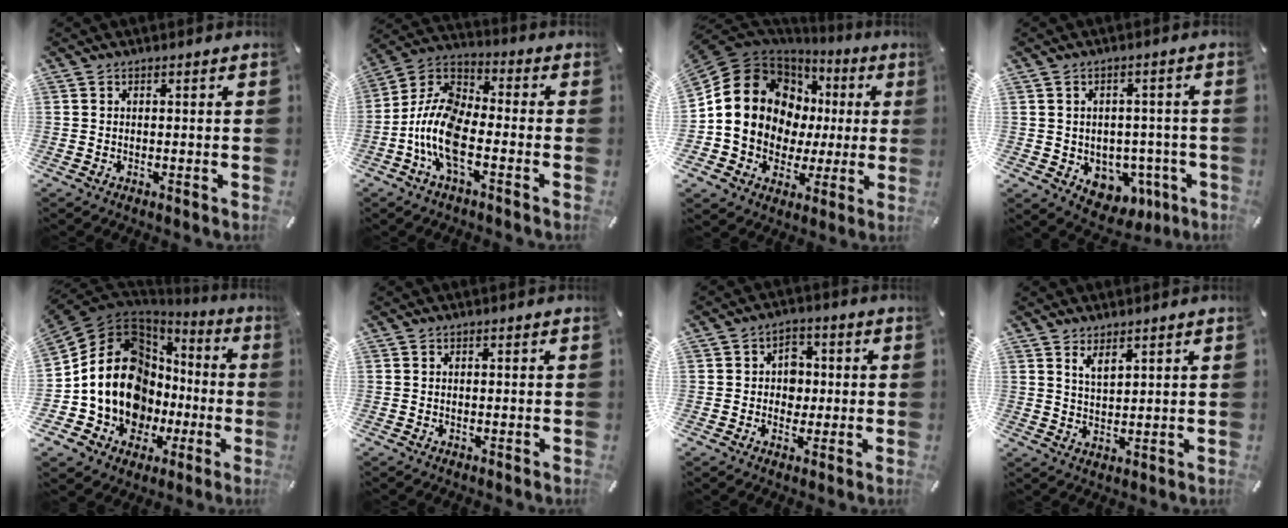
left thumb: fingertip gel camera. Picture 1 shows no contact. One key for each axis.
{"total": 12.6, "fx": -5.3, "fy": 6.1, "fz": 9.6, "tx": -0.220, "ty": -0.002, "tz": -0.105}
{"total": 17.5, "fx": 3.1, "fy": 14.7, "fz": 8.9, "tx": -0.176, "ty": -0.027, "tz": 0.067}
{"total": 6.7, "fx": -1.2, "fy": 6.2, "fz": 2.3, "tx": -0.028, "ty": 0.002, "tz": -0.012}
{"total": 18.6, "fx": -0.4, "fy": 15.1, "fz": 11.0, "tx": -0.231, "ty": -0.024, "tz": 0.002}
{"total": 0.0}
{"total": 5.8, "fx": -0.2, "fy": 5.3, "fz": 2.3, "tx": -0.021, "ty": 0.004, "tz": -0.010}
{"total": 3.6, "fx": 2.9, "fy": 1.2, "fz": 1.7, "tx": -0.037, "ty": -0.013, "tz": 0.054}